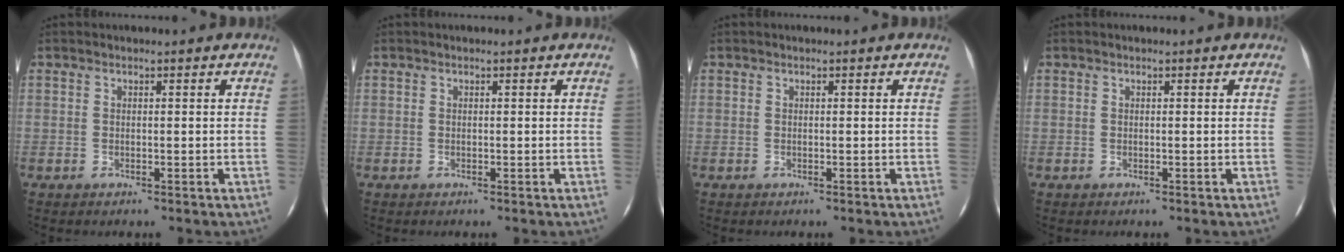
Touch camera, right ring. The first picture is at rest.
{"total": 0.0}
{"total": 0.0}
{"total": 0.0}